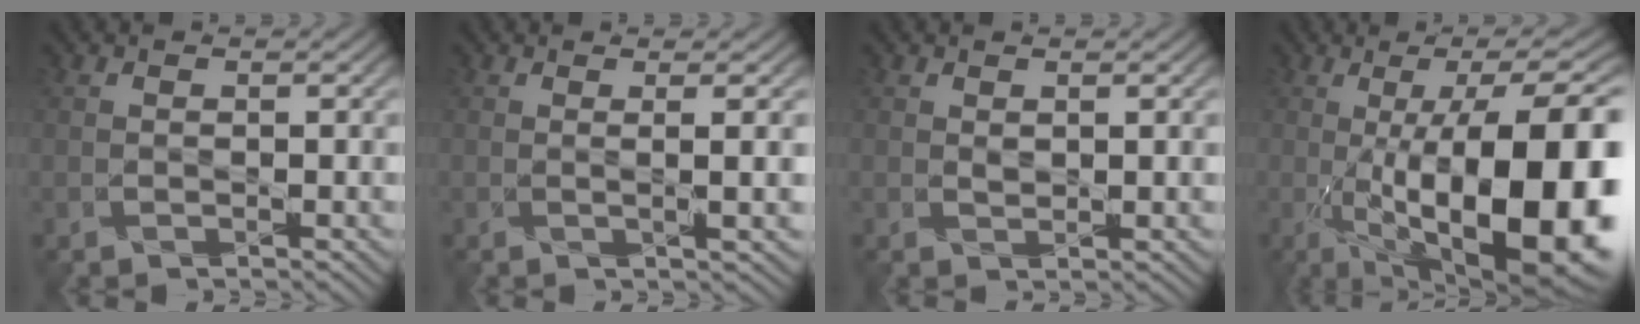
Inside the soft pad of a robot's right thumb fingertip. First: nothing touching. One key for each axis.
{"total": 2.7, "fx": 0.2, "fy": 0.0, "fz": 2.7, "tx": -0.044, "ty": 0.006, "tz": 0.000}
{"total": 0.8, "fx": 0.4, "fy": 0.4, "fz": 0.5, "tx": -0.016, "ty": 0.001, "tz": 0.008}
{"total": 18.8, "fx": -3.8, "fy": 6.0, "fz": 17.4, "tx": -0.238, "ty": 0.003, "tz": -0.067}